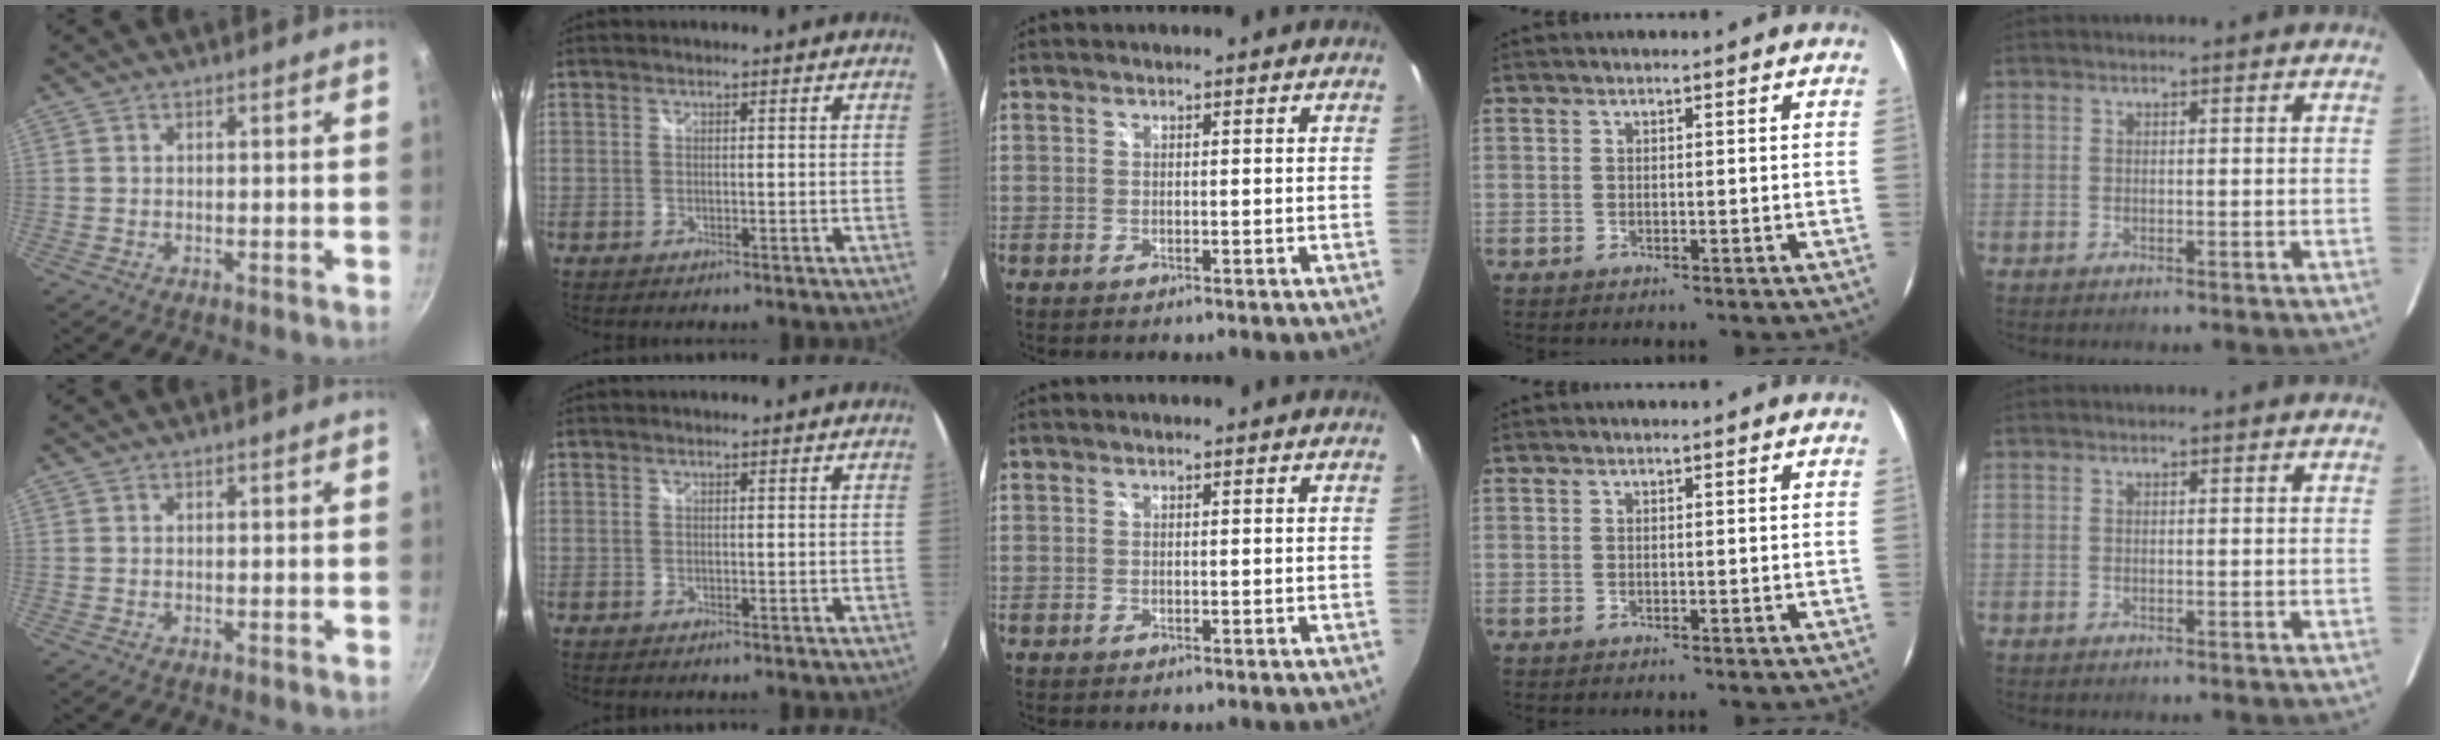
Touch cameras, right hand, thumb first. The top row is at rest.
{}